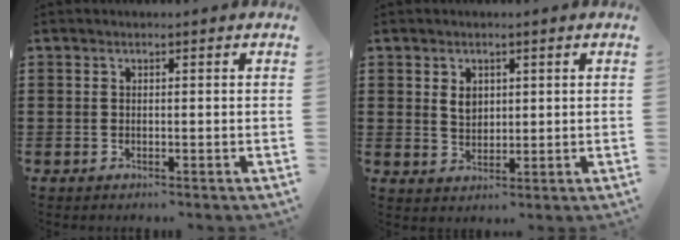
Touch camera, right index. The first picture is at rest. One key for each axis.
{"total": 2.8, "fx": 0.9, "fy": 2.1, "fz": 1.7, "tx": -0.040, "ty": 0.007, "tz": 0.016}